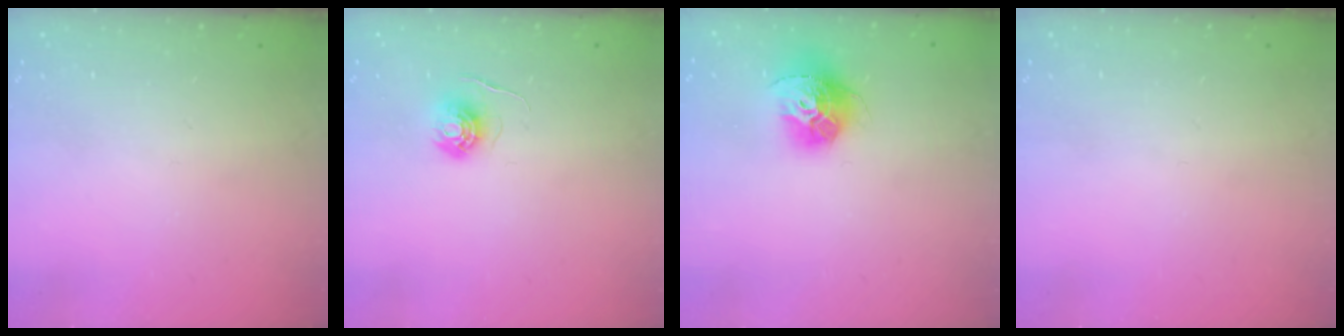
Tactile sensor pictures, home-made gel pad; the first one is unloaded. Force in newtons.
{"total": 5.8, "press": 5.8, "slide": 0.3}
{"total": 13.6, "press": 13.5, "slide": 1.4}
{"total": 0.0}